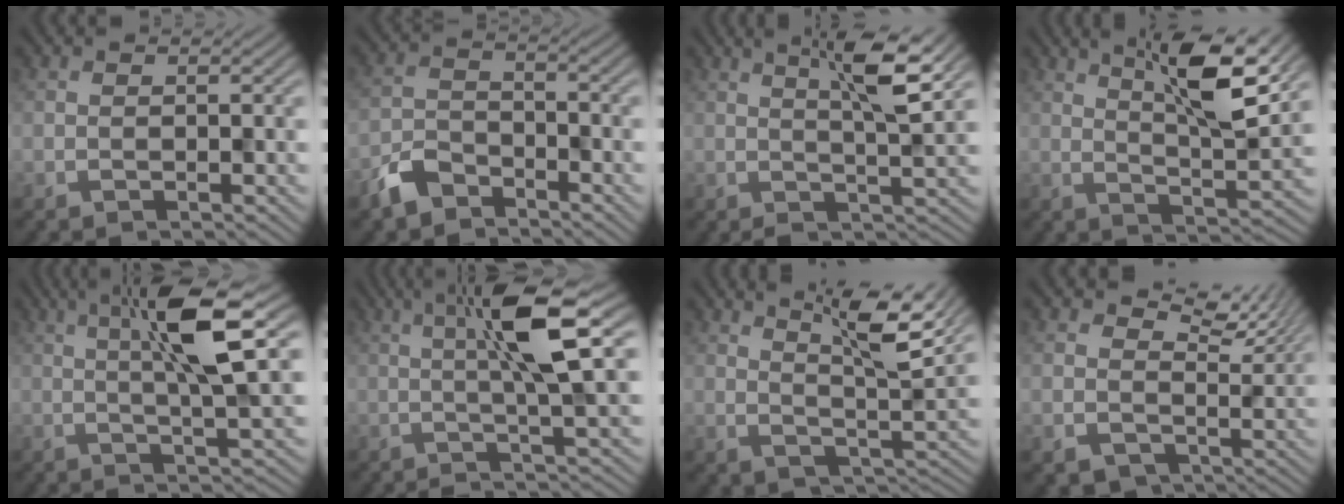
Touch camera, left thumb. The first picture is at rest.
{"total": 5.2, "force": [-4.1, 2.6, 2.0], "torque": [-0.043, -0.004, -0.098]}
{"total": 6.2, "force": [2.8, 0.5, 5.5], "torque": [-0.097, 0.006, 0.050]}
{"total": 9.3, "force": [4.9, 1.6, 7.8], "torque": [-0.128, -0.005, 0.082]}
{"total": 9.8, "force": [2.9, 1.1, 9.3], "torque": [-0.151, 0.017, 0.041]}
{"total": 9.3, "force": [1.6, 0.8, 9.2], "torque": [-0.142, 0.022, 0.020]}
{"total": 7.7, "force": [4.9, 1.5, 5.7], "torque": [-0.094, -0.004, 0.084]}
{"total": 7.3, "force": [3.7, 5.0, 3.7], "torque": [-0.063, -0.013, 0.065]}